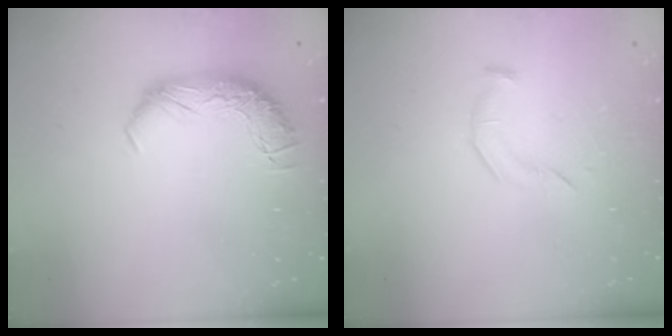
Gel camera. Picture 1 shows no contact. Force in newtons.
{"total": 6.1, "press": 6.1, "slide": 0.5}